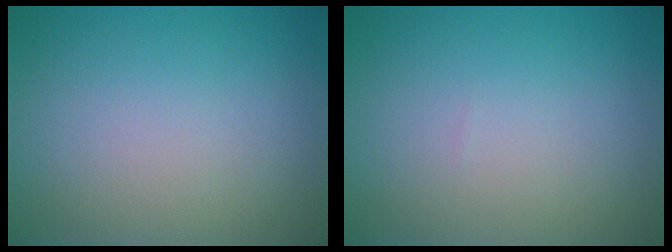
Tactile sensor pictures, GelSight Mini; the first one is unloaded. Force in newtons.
{"total": 0.0}